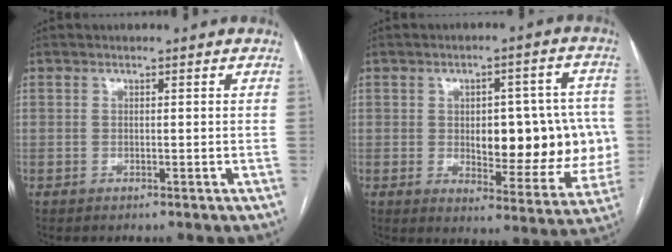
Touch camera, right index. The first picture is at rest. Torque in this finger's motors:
{"motor_torque": [0.62, -0.14, 0.29, 0.09]}